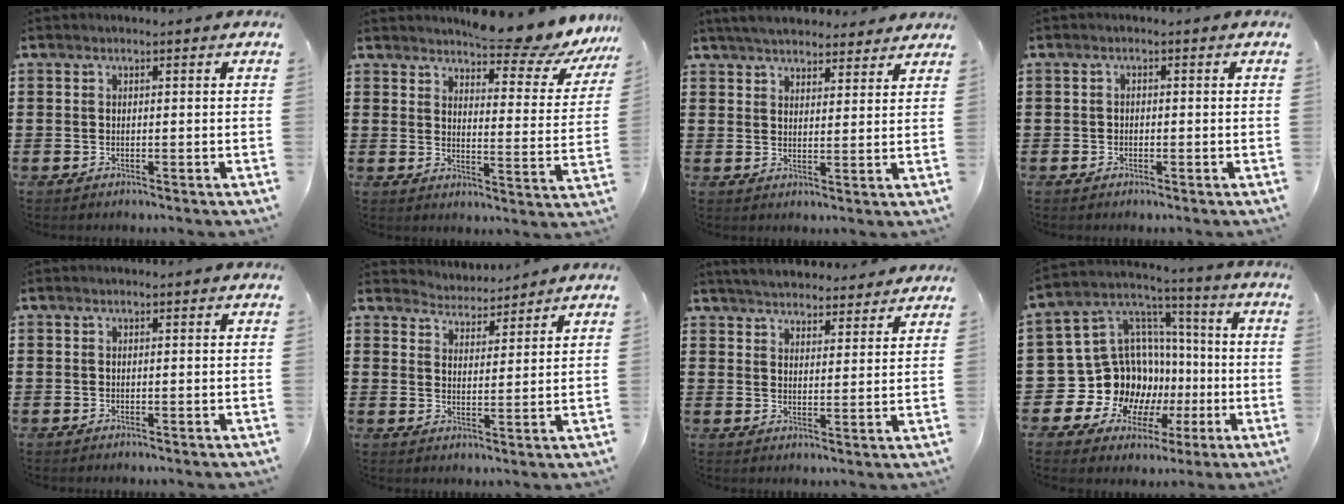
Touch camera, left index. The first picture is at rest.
{"total": 7.6, "force": [7.0, 0.5, 2.9], "torque": [-0.052, -0.046, 0.120]}
{"total": 4.8, "force": [4.5, 0.9, 1.1], "torque": [-0.035, -0.009, 0.084]}
{"total": 0.8, "force": [-0.5, 0.6, 0.2], "torque": [-0.006, 0.000, -0.012]}
{"total": 0.0}
{"total": 3.7, "force": [3.6, 0.5, -0.5], "torque": [-0.008, -0.017, 0.063]}
{"total": 4.6, "force": [4.6, 0.4, 0.4], "torque": [-0.025, -0.020, 0.083]}
{"total": 14.9, "force": [-2.6, 13.9, 4.8], "torque": [-0.129, -0.034, -0.012]}